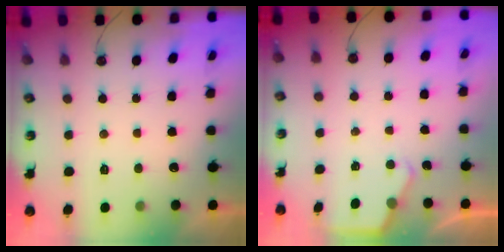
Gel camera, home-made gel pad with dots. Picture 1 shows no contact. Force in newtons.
{"total": 2.9, "press": 2.8, "slide": 0.4}